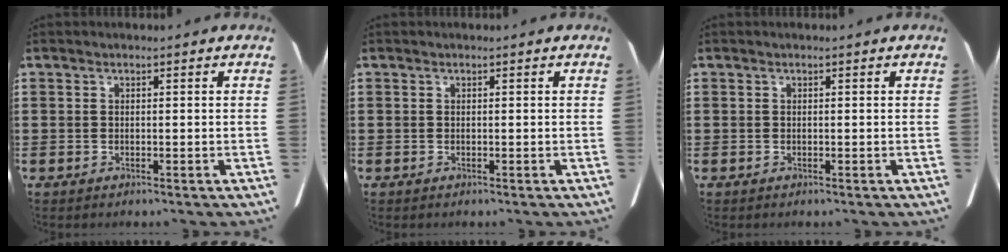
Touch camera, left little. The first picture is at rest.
{"total": 0.0}
{"total": 0.0}